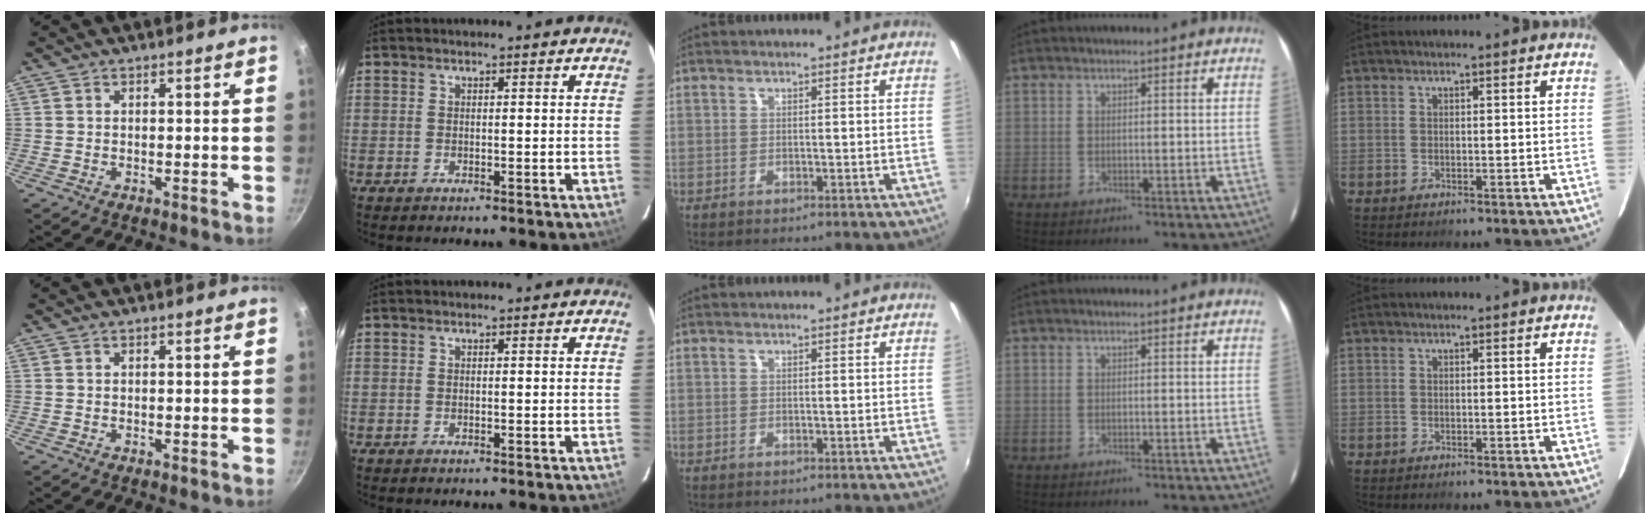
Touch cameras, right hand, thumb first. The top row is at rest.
{}